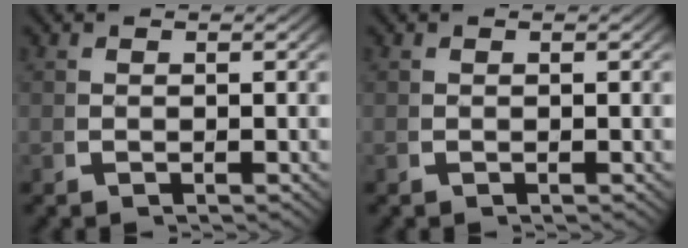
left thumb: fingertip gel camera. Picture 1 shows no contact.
{"total": 0.0}